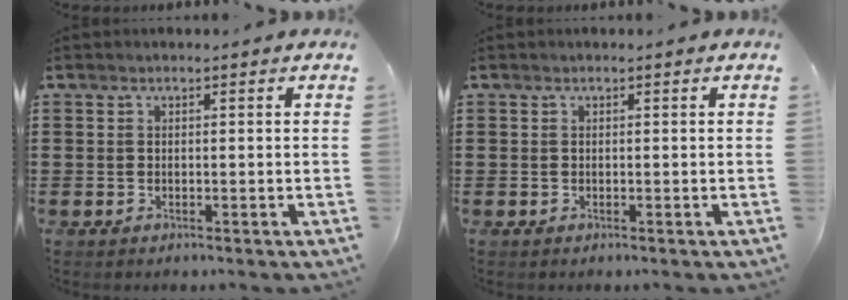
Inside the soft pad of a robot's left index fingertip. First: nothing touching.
{"total": 0.0}